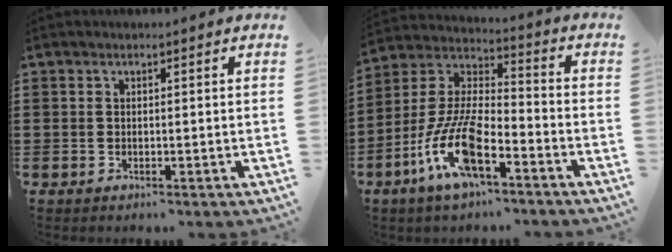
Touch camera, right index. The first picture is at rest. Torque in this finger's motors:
{"motor_torque": [2.14, 0.00, 1.05, 0.21]}